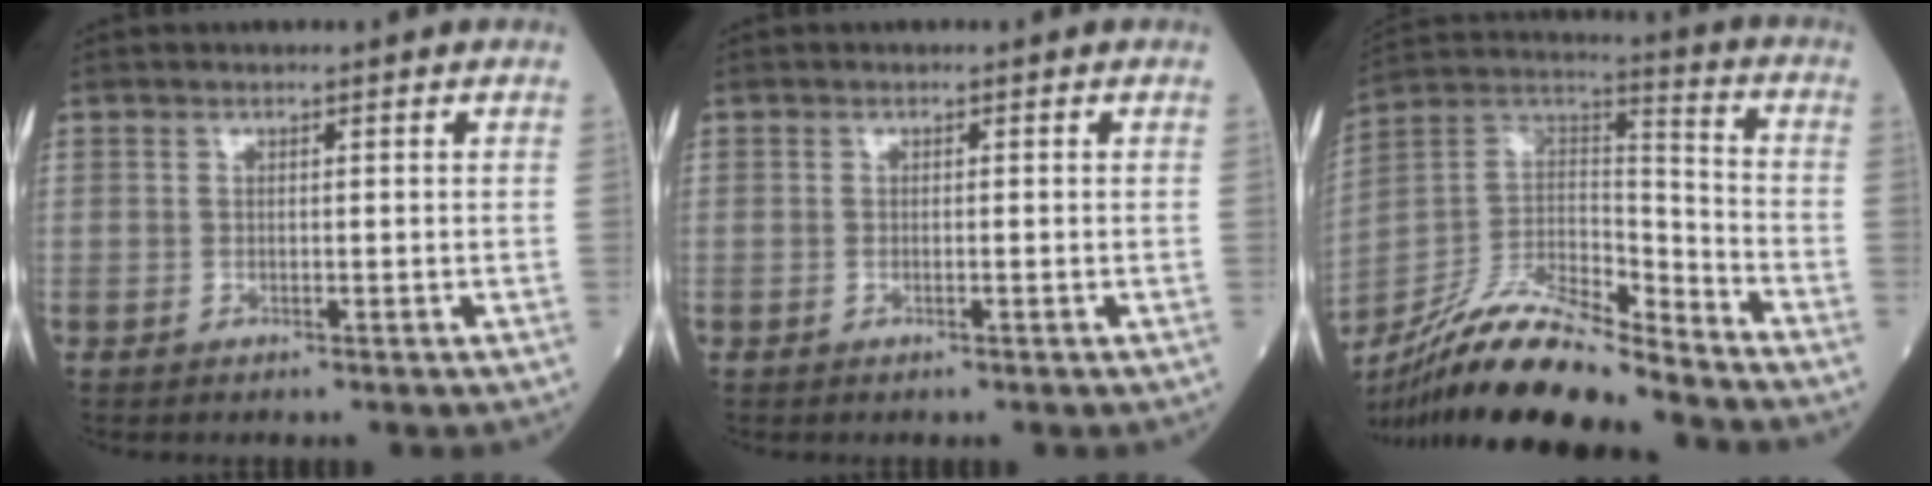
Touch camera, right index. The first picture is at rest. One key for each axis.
{"total": 0.6, "fx": -0.2, "fy": 0.0, "fz": 0.5, "tx": -0.011, "ty": 0.000, "tz": -0.003}
{"total": 18.8, "fx": -16.0, "fy": 2.7, "fz": 9.4, "tx": -0.183, "ty": 0.014, "tz": -0.297}